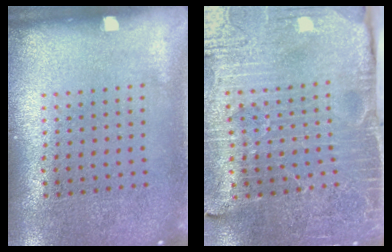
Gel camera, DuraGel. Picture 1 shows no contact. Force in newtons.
{"total": 3.6, "press": 3.6, "slide": 0.6}